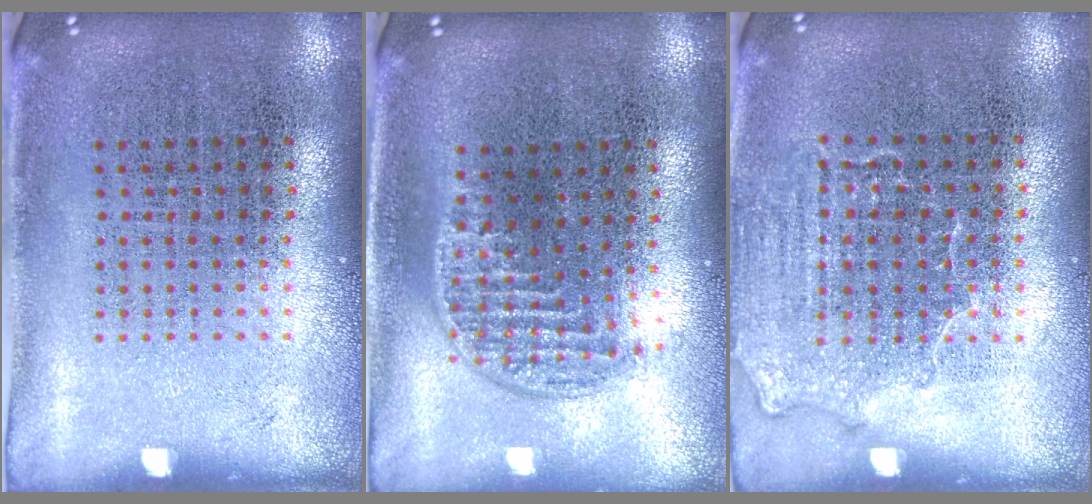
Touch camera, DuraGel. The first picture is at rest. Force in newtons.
{"total": 1.2, "press": 1.0, "slide": 0.6}
{"total": 1.4, "press": 1.2, "slide": 0.7}